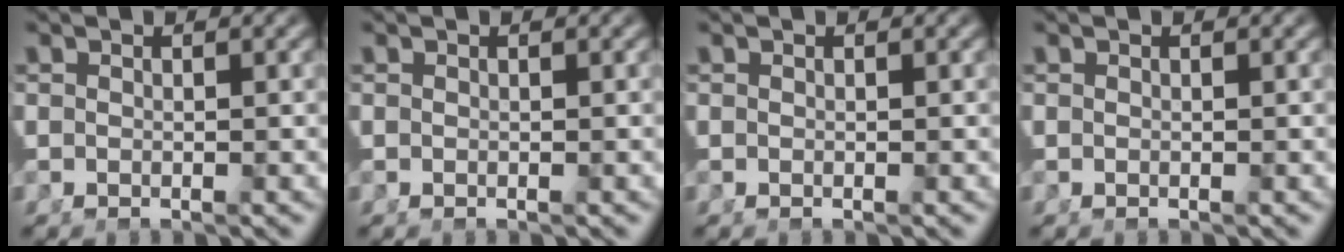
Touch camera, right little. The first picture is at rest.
{"total": 0.0}
{"total": 0.0}
{"total": 0.0}